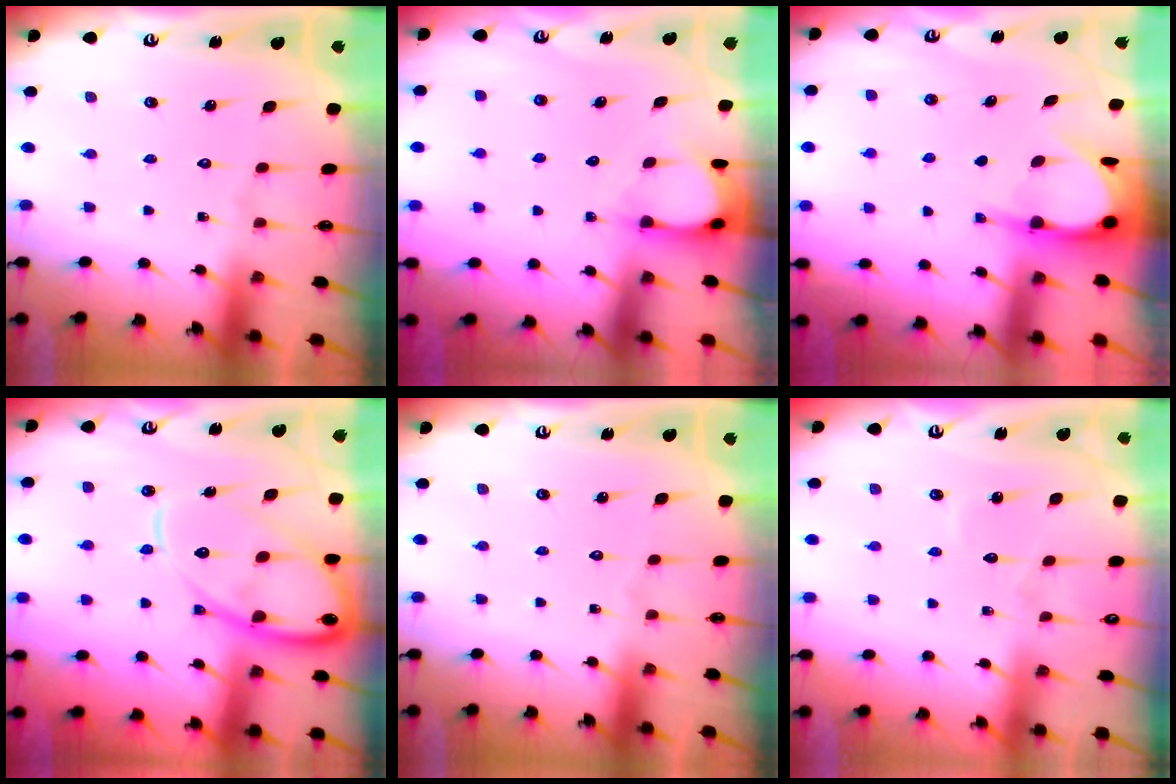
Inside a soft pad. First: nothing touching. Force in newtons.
{"total": 3.2, "press": 3.2, "slide": 0.3}
{"total": 6.0, "press": 6.0, "slide": 0.3}
{"total": 17.0, "press": 16.9, "slide": 1.8}
{"total": 0.0}
{"total": 2.8, "press": 2.8, "slide": 0.0}